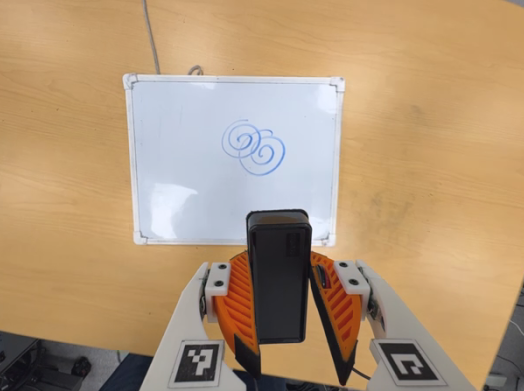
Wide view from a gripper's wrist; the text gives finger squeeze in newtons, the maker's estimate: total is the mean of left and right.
{"total": 5.5, "left": 5.4, "right": 5.6}